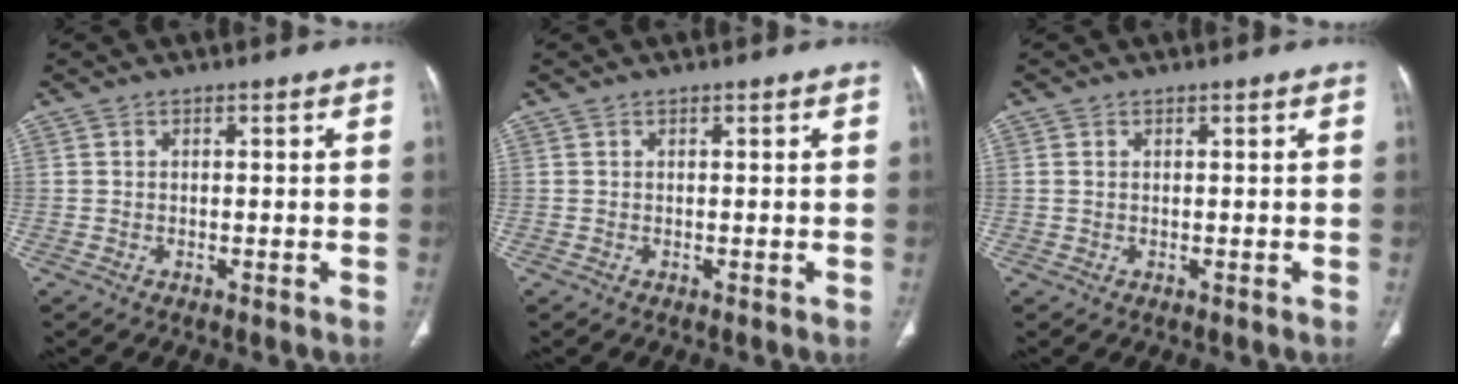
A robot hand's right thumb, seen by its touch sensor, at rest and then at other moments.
{"total": 0.0}
{"total": 0.7, "force": [0.2, 0.4, 0.5], "torque": [-0.018, 0.005, 0.010]}